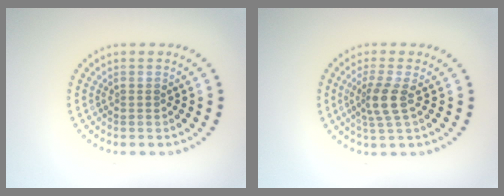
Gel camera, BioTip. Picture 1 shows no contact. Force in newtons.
{"total": 2.7, "press": 2.0, "slide": 1.7}